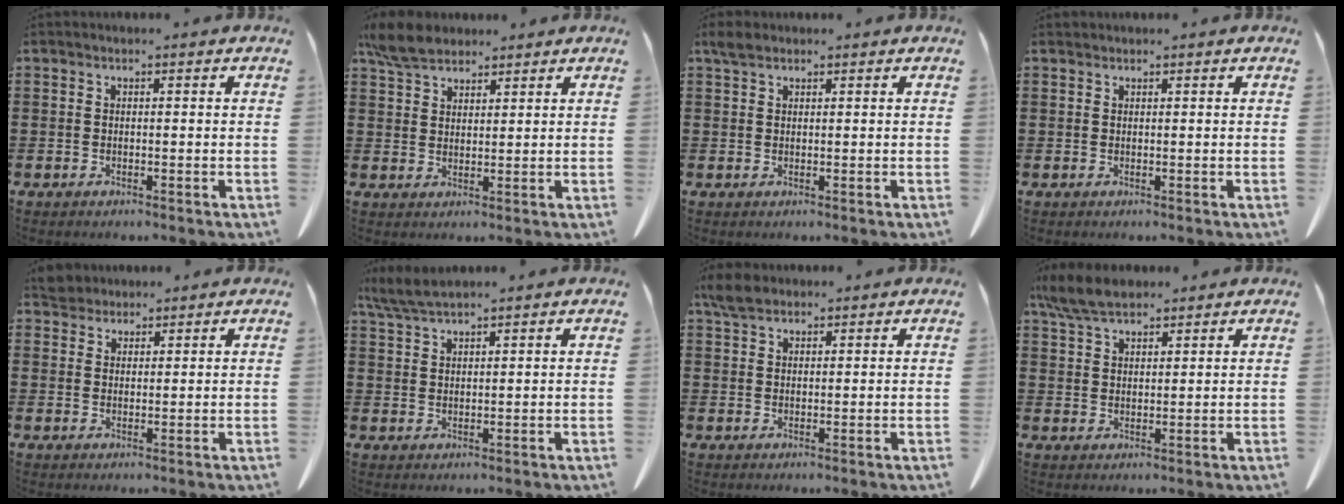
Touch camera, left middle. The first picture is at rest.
{"total": 5.2, "force": [4.3, 2.1, 1.9], "torque": [-0.052, -0.001, 0.083]}
{"total": 1.8, "force": [1.4, 0.9, 0.8], "torque": [-0.021, 0.003, 0.028]}
{"total": 0.5, "force": [0.5, 0.1, 0.0], "torque": [-0.001, -0.001, 0.011]}
{"total": 2.7, "force": [2.6, 0.9, 0.3], "torque": [-0.014, -0.001, 0.052]}
{"total": 3.9, "force": [3.2, 0.3, 2.2], "torque": [-0.050, -0.004, 0.061]}
{"total": 3.3, "force": [2.7, 1.4, 1.4], "torque": [-0.035, 0.005, 0.052]}
{"total": 6.0, "force": [4.9, 1.9, 2.8], "torque": [-0.070, -0.004, 0.094]}